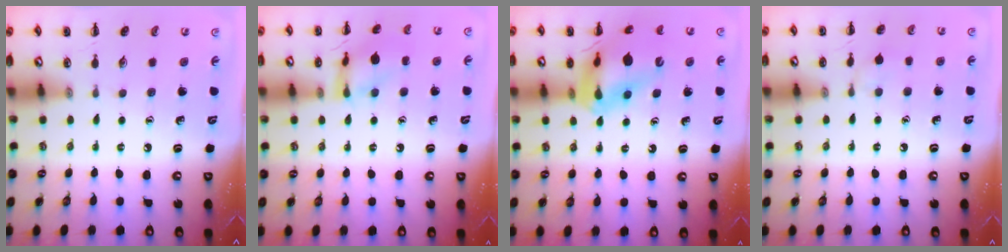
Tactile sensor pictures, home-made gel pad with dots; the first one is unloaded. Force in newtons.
{"total": 11.6, "press": 11.5, "slide": 0.9}
{"total": 16.0, "press": 15.7, "slide": 2.7}
{"total": 4.9, "press": 4.6, "slide": 1.8}